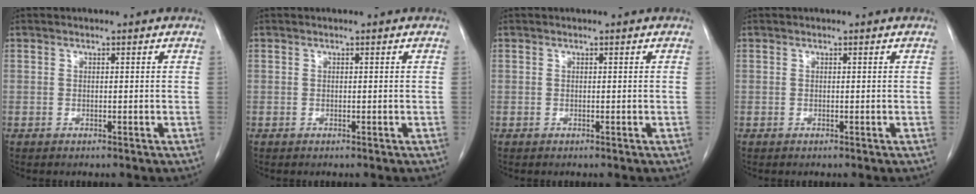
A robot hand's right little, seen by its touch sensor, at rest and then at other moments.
{"total": 0.0}
{"total": 0.0}
{"total": 0.0}